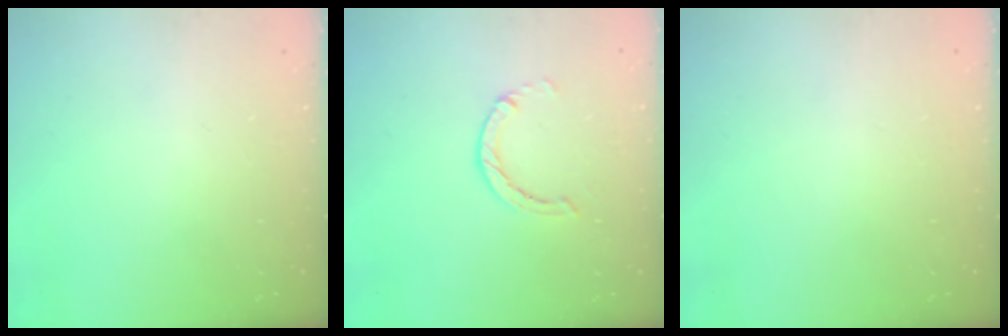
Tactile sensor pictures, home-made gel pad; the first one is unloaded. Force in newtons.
{"total": 1.2, "press": 1.2, "slide": 0.2}
{"total": 2.5, "press": 2.5, "slide": 0.2}